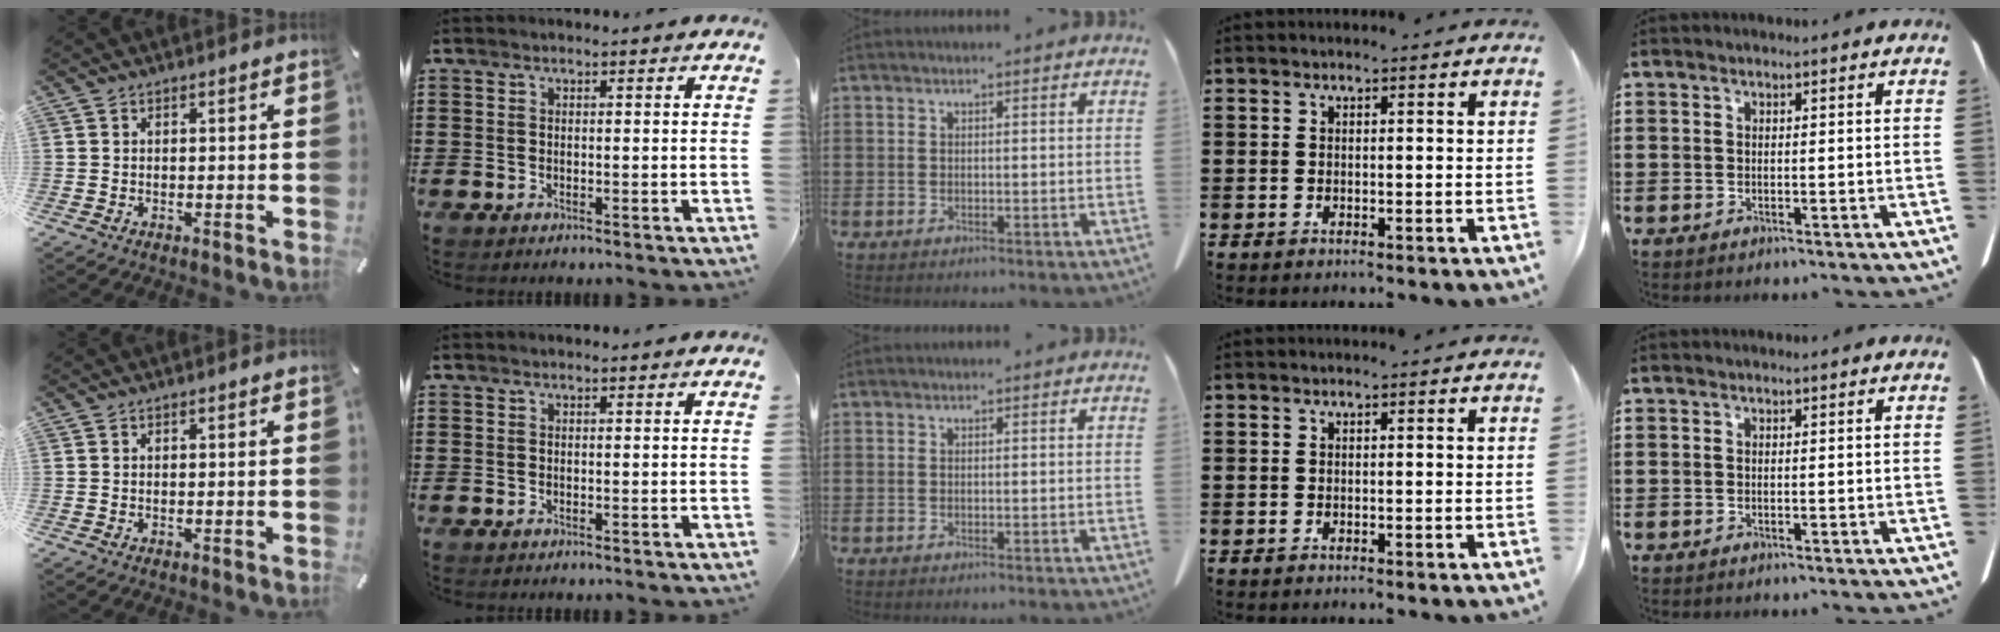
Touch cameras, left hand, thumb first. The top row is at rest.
{}